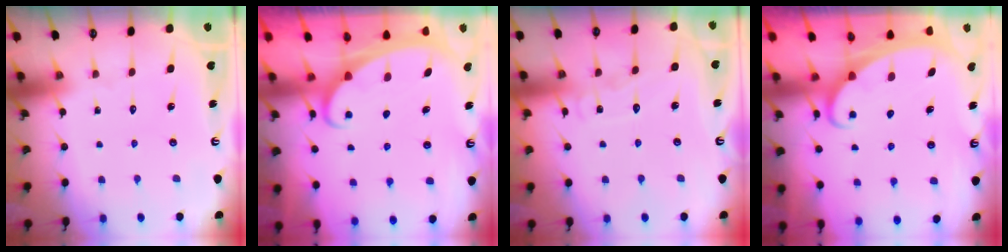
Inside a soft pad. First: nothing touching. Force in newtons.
{"total": 2.4, "press": 2.4, "slide": 0.3}
{"total": 5.9, "press": 5.9, "slide": 0.6}
{"total": 2.4, "press": 2.3, "slide": 0.3}